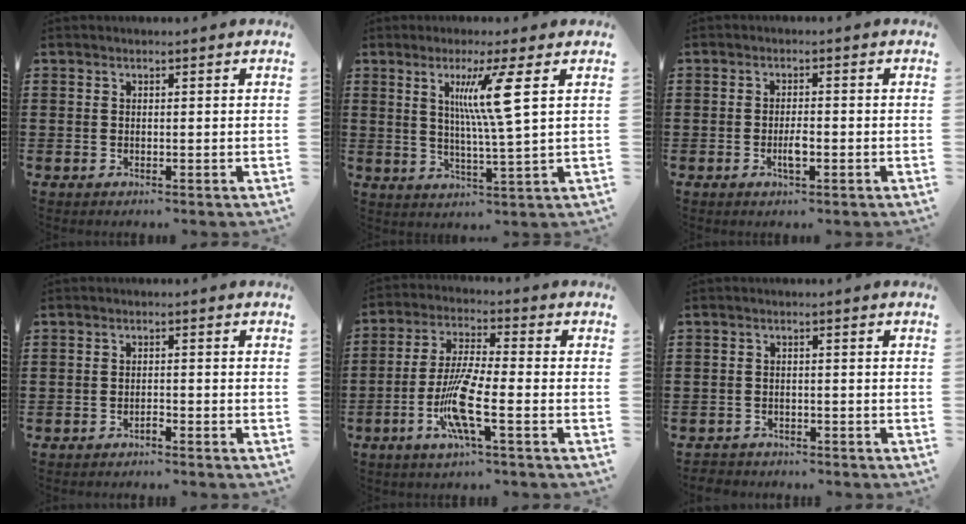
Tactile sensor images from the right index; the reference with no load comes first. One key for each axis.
{"total": 8.6, "fx": 3.0, "fy": -0.5, "fz": 8.0, "tx": -0.162, "ty": -0.004, "tz": 0.043}
{"total": 2.7, "fx": -0.9, "fy": 0.7, "fz": 2.4, "tx": -0.051, "ty": -0.001, "tz": -0.019}
{"total": 1.2, "fx": -1.1, "fy": 0.1, "fz": 0.4, "tx": -0.010, "ty": 0.000, "tz": -0.022}
{"total": 9.6, "fx": -3.5, "fy": 1.4, "fz": 8.9, "tx": -0.189, "ty": -0.015, "tz": -0.070}
{"total": 1.5, "fx": -1.4, "fy": 0.4, "fz": -0.2, "tx": -0.002, "ty": 0.004, "tz": -0.033}